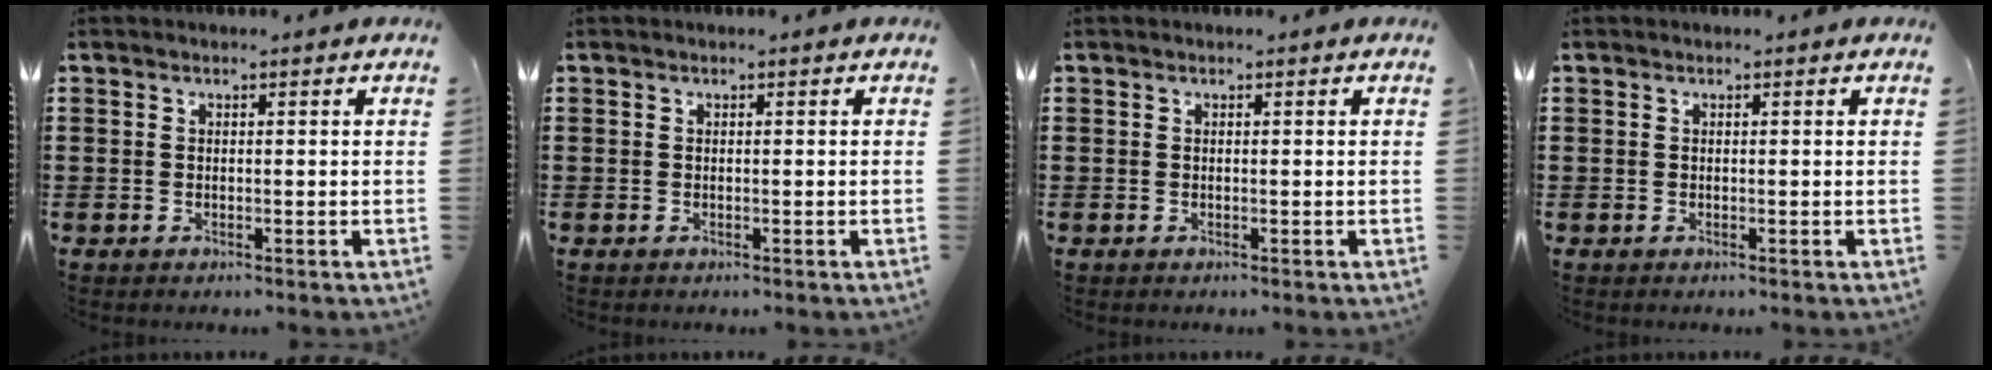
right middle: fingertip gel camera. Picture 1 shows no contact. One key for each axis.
{"total": 0.0}
{"total": 0.0}
{"total": 0.0}